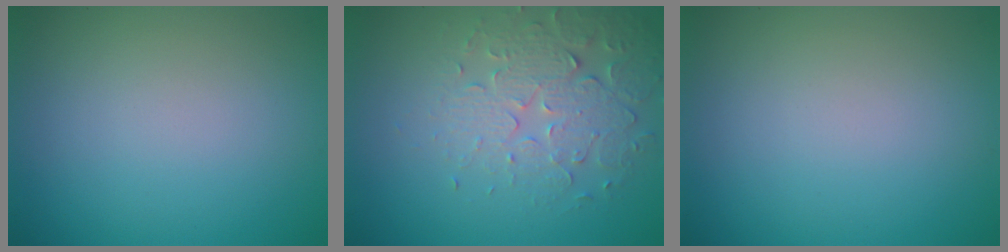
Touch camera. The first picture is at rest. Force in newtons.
{"total": 3.8, "press": 3.5, "slide": 1.5}
{"total": 0.0}